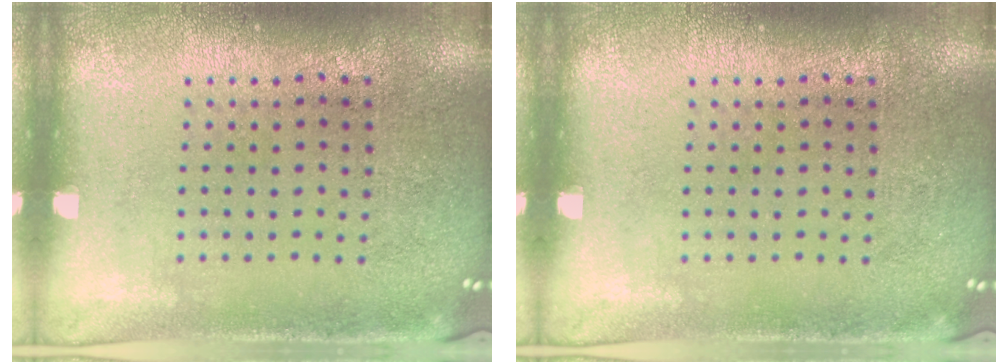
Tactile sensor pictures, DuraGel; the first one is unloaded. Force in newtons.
{"total": 0.0}